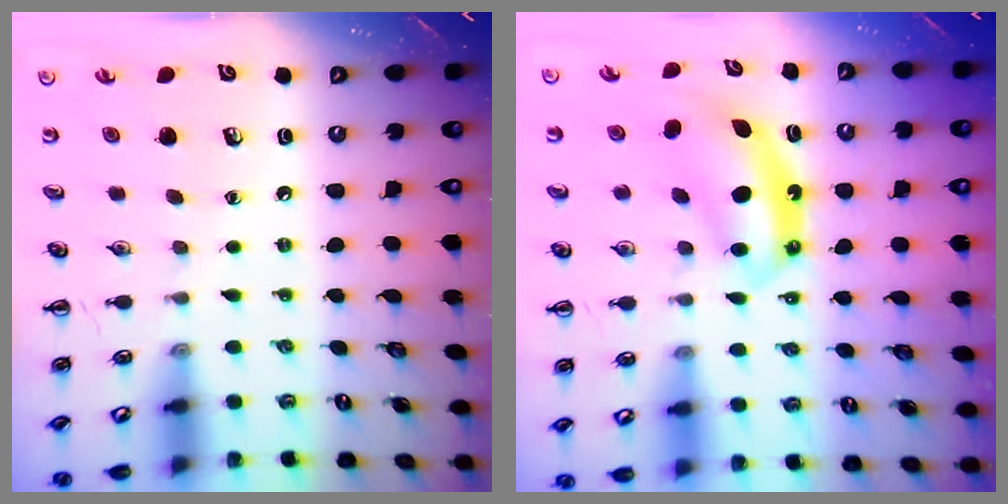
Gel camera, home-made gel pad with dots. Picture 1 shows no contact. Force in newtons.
{"total": 7.2, "press": 7.2, "slide": 0.7}